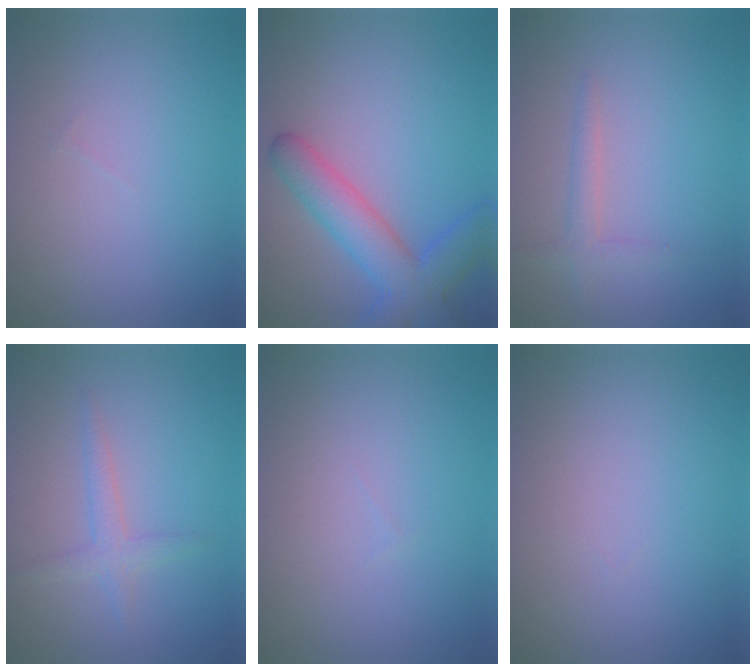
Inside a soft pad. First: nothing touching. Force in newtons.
{"total": 5.8, "press": 5.8, "slide": 0.2}
{"total": 1.6, "press": 1.6, "slide": 0.1}
{"total": 2.0, "press": 2.0, "slide": 0.1}
{"total": 0.0}
{"total": 0.0}